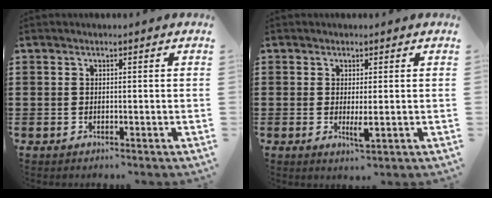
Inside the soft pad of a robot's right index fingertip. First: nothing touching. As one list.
[{"total": 2.6, "force": [-0.1, 0.5, 2.5], "torque": [-0.054, -0.006, -0.003]}]